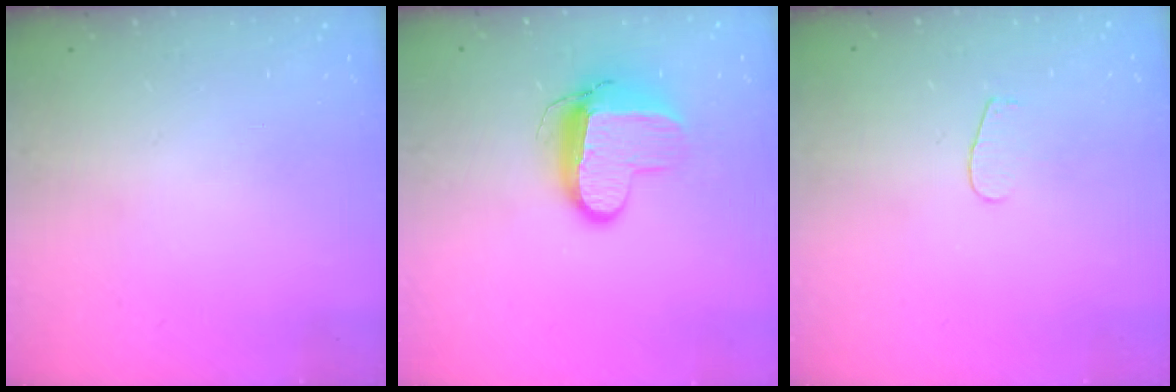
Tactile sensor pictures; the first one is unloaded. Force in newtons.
{"total": 10.4, "press": 10.3, "slide": 0.9}
{"total": 2.6, "press": 2.5, "slide": 0.3}